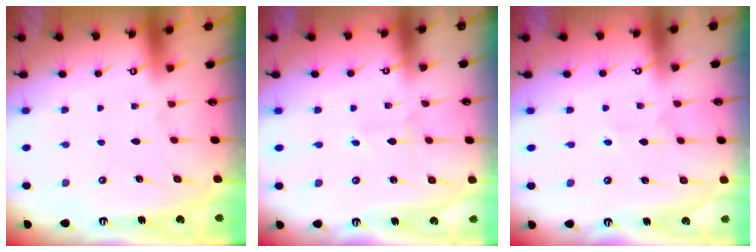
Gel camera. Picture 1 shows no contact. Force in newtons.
{"total": 0.6, "press": 0.6, "slide": 0.1}
{"total": 2.1, "press": 2.1, "slide": 0.2}